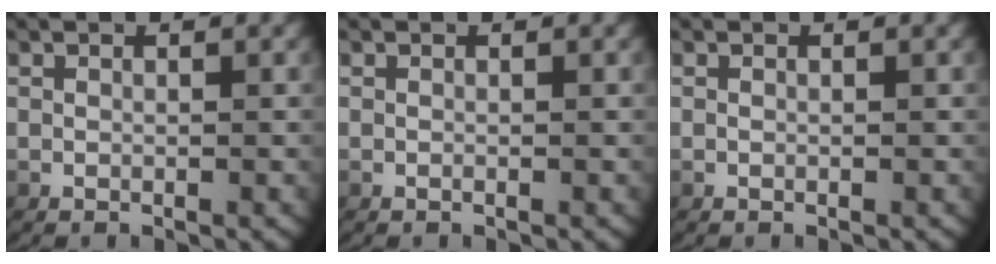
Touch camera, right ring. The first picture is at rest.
{"total": 0.0}
{"total": 0.0}